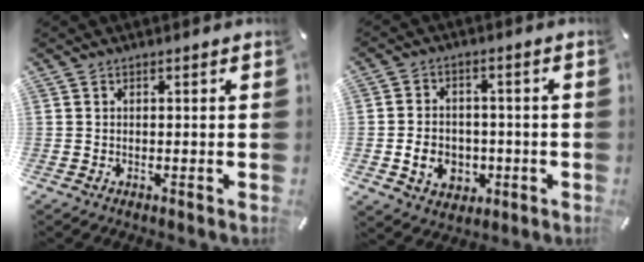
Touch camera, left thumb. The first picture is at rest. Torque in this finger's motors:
{"motor_torque": [-0.64, 0.96, 0.30, -0.25, 0.09]}